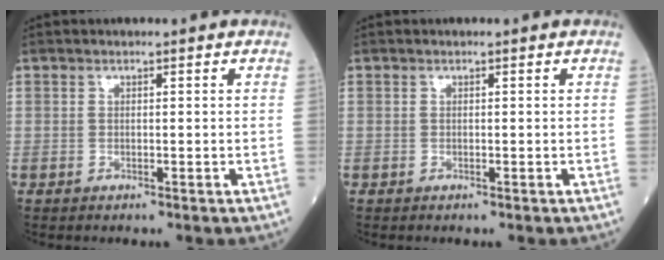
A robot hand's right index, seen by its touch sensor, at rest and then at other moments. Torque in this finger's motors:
{"motor_torque": [0.02, 0.02, 0.00, 0.01]}